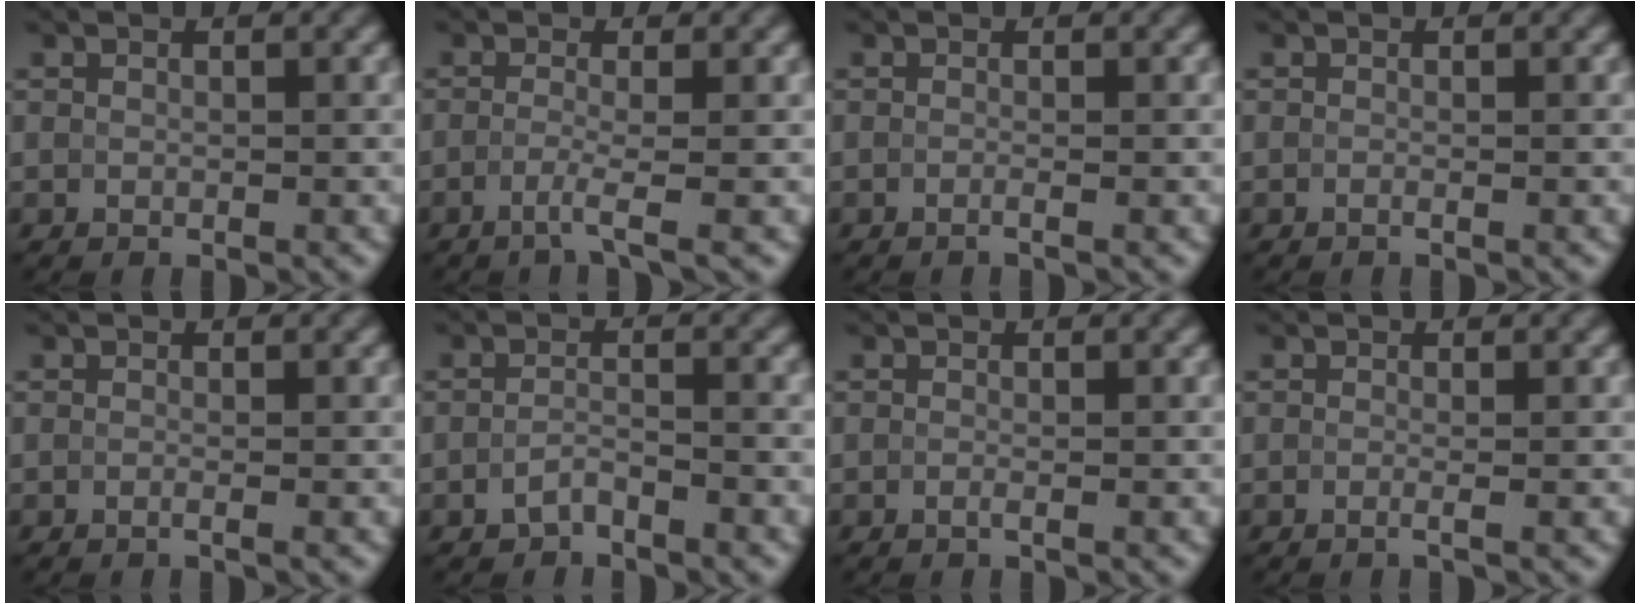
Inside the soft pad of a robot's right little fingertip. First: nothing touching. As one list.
[{"total": 1.9, "force": [-1.5, -0.2, 1.1], "torque": [-0.021, -0.002, -0.034]}, {"total": 0.7, "force": [-0.7, 0.0, 0.2], "torque": [-0.001, -0.009, -0.016]}, {"total": 0.6, "force": [-0.5, 0.2, 0.3], "torque": [0.001, -0.007, -0.016]}, {"total": 0.7, "force": [-0.5, 0.2, 0.4], "torque": [-0.001, -0.008, -0.019]}, {"total": 1.8, "force": [-1.8, -0.1, -0.1], "torque": [-0.007, 0.005, -0.032]}, {"total": 0.6, "force": [-0.6, 0.0, 0.1], "torque": [-0.002, -0.006, -0.011]}, {"total": 0.8, "force": [-0.6, 0.2, 0.5], "torque": [-0.005, -0.009, -0.020]}]